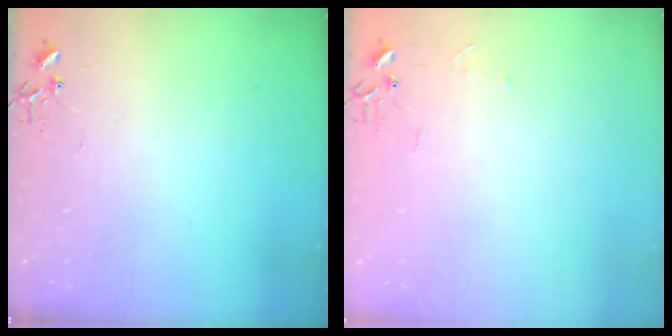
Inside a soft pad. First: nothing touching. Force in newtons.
{"total": 3.4, "press": 3.4, "slide": 0.5}